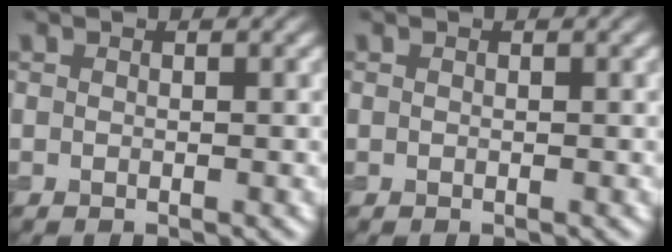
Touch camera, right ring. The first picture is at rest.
{"total": 0.0}